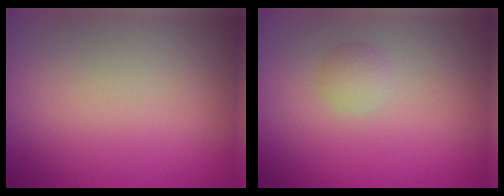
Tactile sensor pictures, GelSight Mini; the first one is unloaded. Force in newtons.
{"total": 1.2, "press": 1.2, "slide": 0.1}